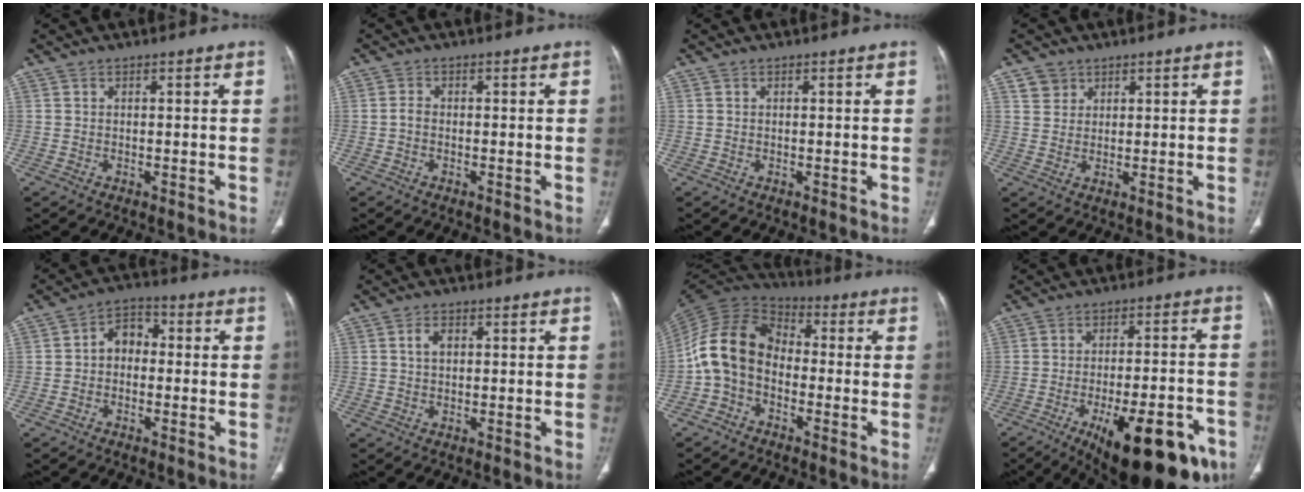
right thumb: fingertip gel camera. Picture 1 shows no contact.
{"total": 1.2, "force": [-0.4, 0.7, 0.8], "torque": [-0.015, 0.002, -0.011]}
{"total": 0.0}
{"total": 3.1, "force": [1.9, 2.4, 0.4], "torque": [0.009, -0.010, 0.033]}
{"total": 5.6, "force": [-0.5, 4.2, 3.6], "torque": [-0.037, 0.023, -0.023]}
{"total": 2.6, "force": [0.6, 1.7, 1.8], "torque": [-0.027, 0.006, 0.011]}
{"total": 12.5, "force": [-2.5, 9.2, 8.1], "torque": [-0.149, 0.049, -0.064]}
{"total": 22.2, "force": [-11.4, 8.2, 17.2], "torque": [-0.189, 0.048, -0.152]}